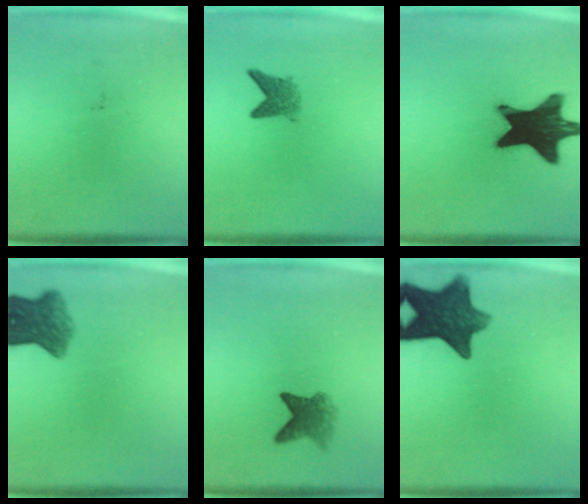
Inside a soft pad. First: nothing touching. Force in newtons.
{"total": 3.0}
{"total": 19.9}
{"total": 6.7}
{"total": 4.1}
{"total": 12.1}